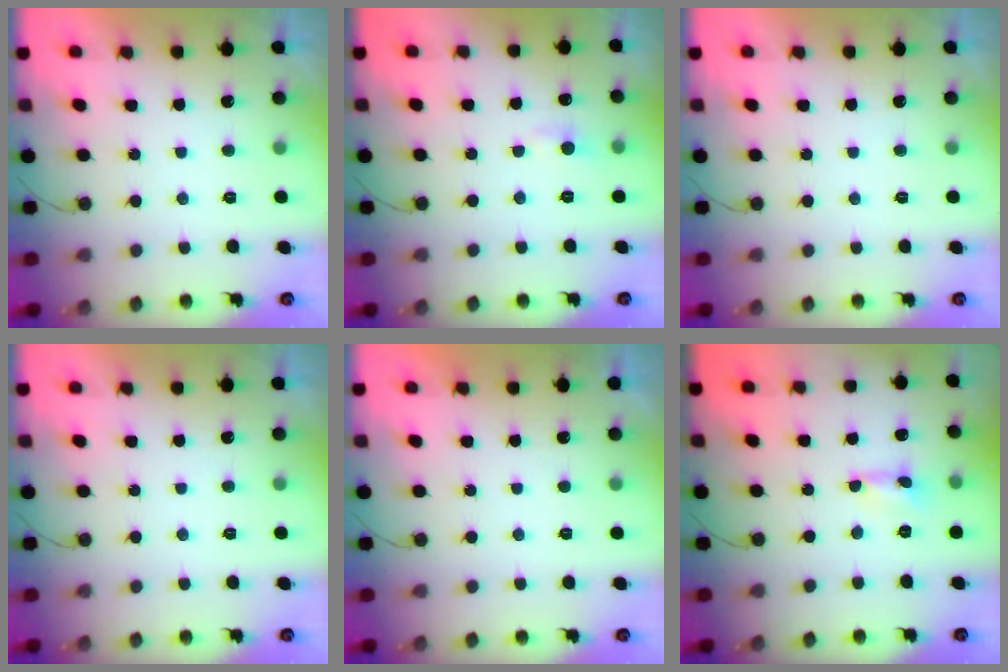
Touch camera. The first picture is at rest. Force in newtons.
{"total": 5.3, "press": 5.3, "slide": 0.7}
{"total": 0.0}
{"total": 0.0}
{"total": 0.0}
{"total": 0.0}